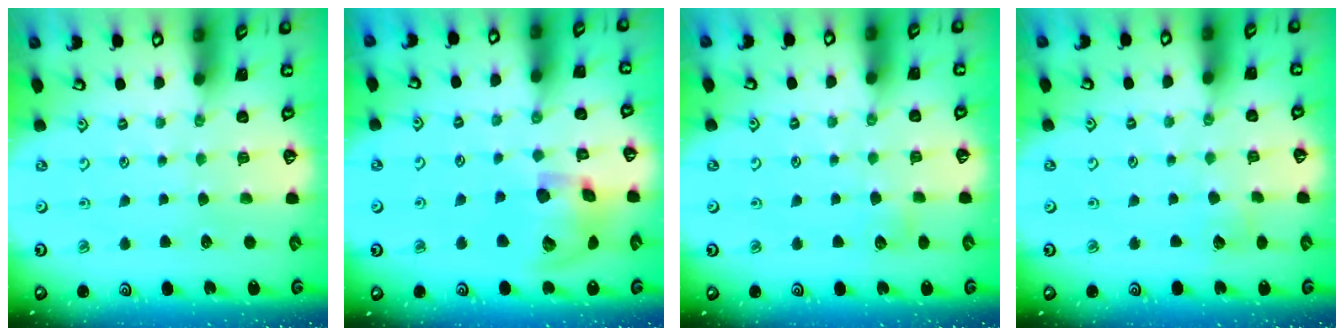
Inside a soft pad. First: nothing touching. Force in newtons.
{"total": 15.5, "press": 15.3, "slide": 2.4}
{"total": 3.6, "press": 3.6, "slide": 0.5}
{"total": 2.9, "press": 2.9, "slide": 0.2}